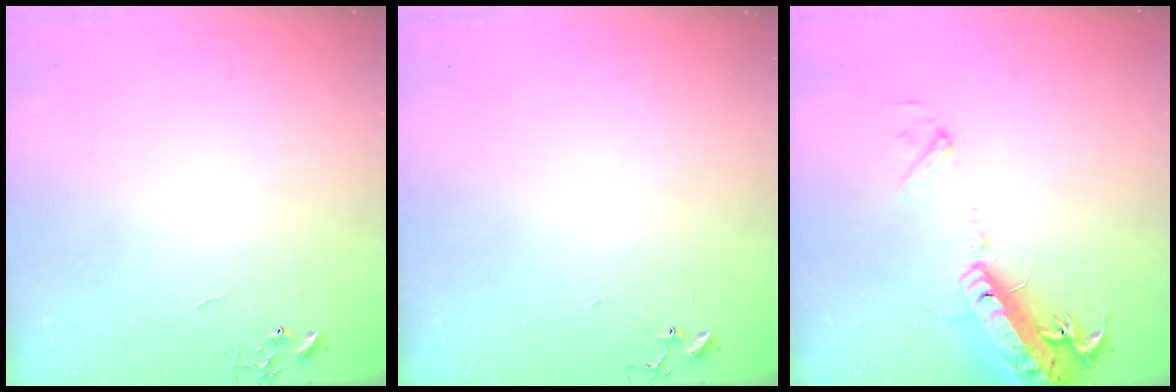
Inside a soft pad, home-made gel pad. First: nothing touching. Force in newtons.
{"total": 4.1, "press": 4.1, "slide": 0.2}
{"total": 18.9, "press": 18.5, "slide": 3.9}